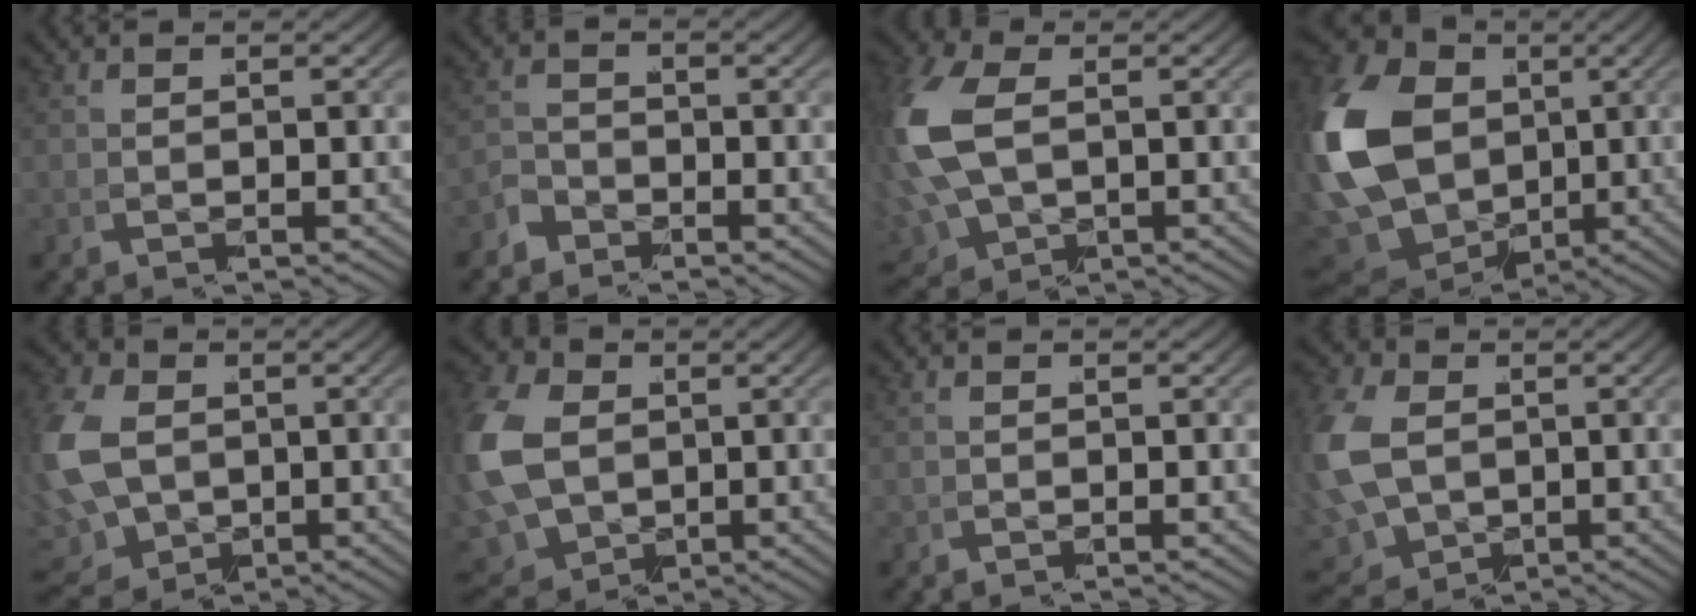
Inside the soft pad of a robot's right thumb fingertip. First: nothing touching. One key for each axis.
{"total": 2.3, "fx": -2.0, "fy": 1.2, "fz": 0.2, "tx": 0.007, "ty": -0.009, "tz": -0.036}
{"total": 9.0, "fx": 0.1, "fy": 6.7, "fz": 6.1, "tx": -0.173, "ty": -0.048, "tz": 0.037}
{"total": 18.8, "fx": 0.8, "fy": 14.8, "fz": 11.6, "tx": -0.303, "ty": -0.047, "tz": 0.030}
{"total": 10.8, "fx": -1.2, "fy": 8.6, "fz": 6.5, "tx": -0.172, "ty": -0.059, "tz": 0.013}
{"total": 12.2, "fx": -0.5, "fy": 9.8, "fz": 7.2, "tx": -0.197, "ty": -0.061, "tz": 0.027}
{"total": 0.0}
{"total": 9.8, "fx": -0.6, "fy": 7.7, "fz": 6.0, "tx": -0.166, "ty": -0.054, "tz": 0.024}